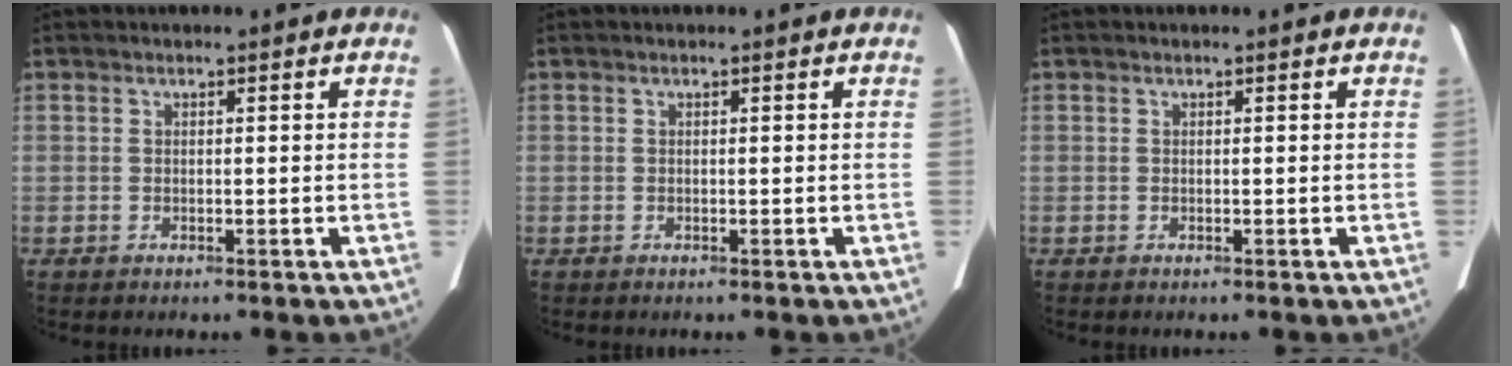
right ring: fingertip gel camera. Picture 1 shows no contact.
{"total": 0.0}
{"total": 0.0}